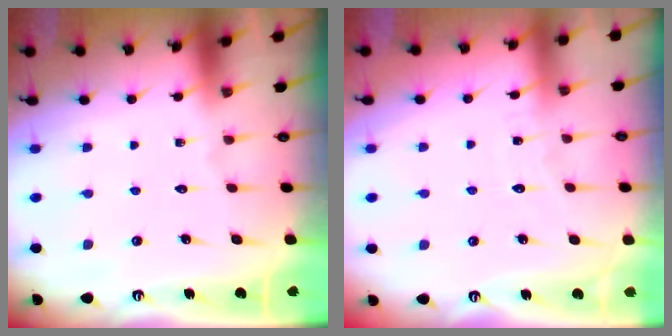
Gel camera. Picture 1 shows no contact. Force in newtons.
{"total": 2.9, "press": 2.9, "slide": 0.4}